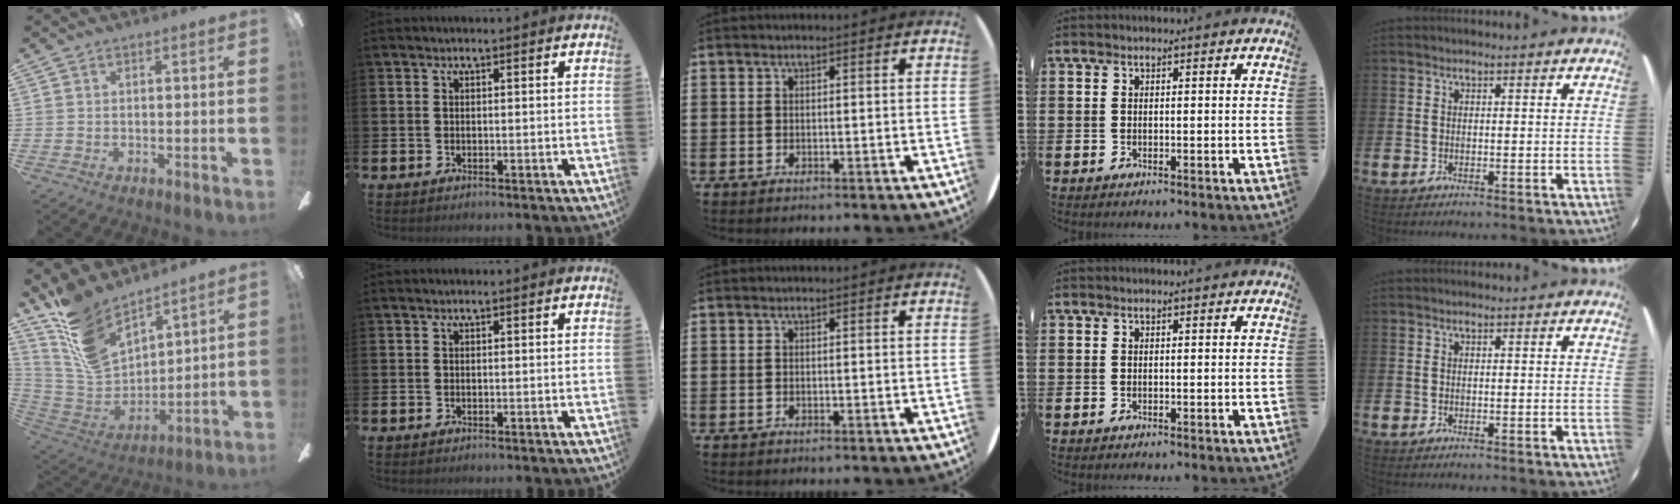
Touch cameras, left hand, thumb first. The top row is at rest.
{"thumb": {"total": 15.4, "force": [11.6, 6.7, 7.6], "torque": [-0.194, -0.075, 0.220]}}